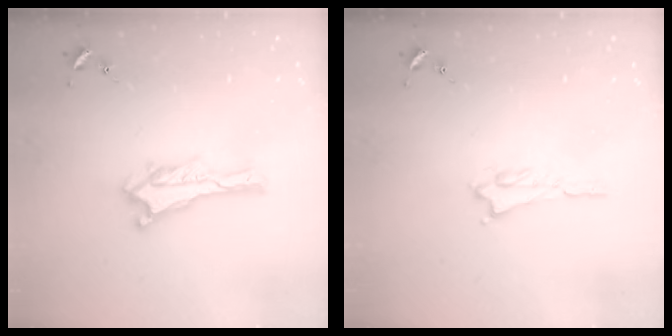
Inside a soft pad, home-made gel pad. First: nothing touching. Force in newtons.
{"total": 1.1, "press": 1.1, "slide": 0.2}